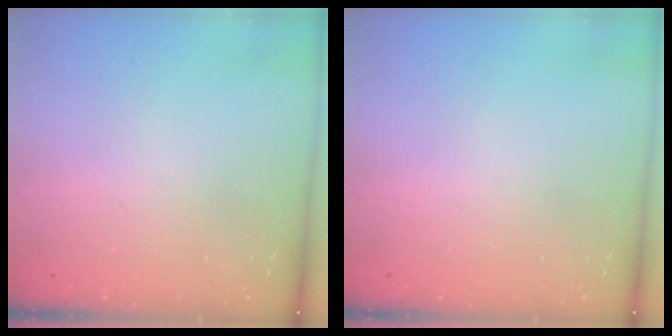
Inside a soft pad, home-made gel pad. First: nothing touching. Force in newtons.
{"total": 0.0}